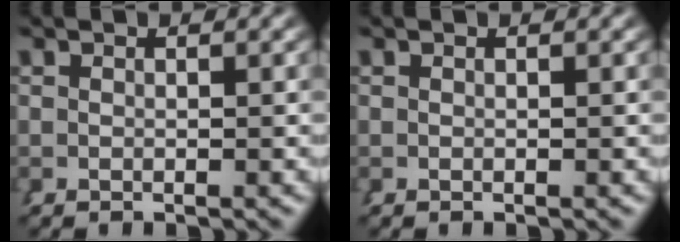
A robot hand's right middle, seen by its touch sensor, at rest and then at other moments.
{"total": 0.0}